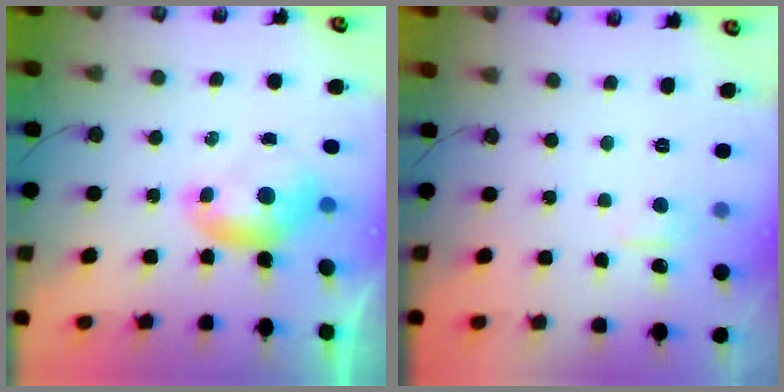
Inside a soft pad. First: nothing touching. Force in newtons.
{"total": 2.5, "press": 2.5, "slide": 0.5}